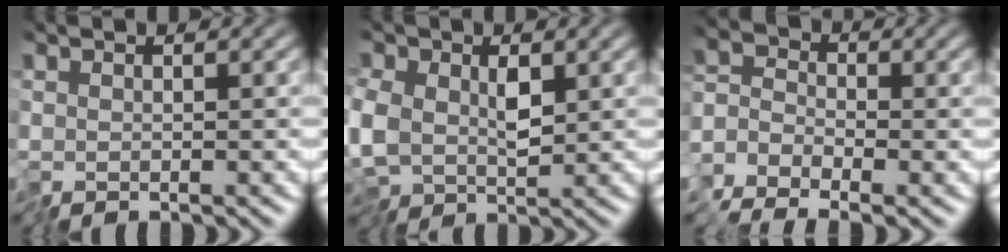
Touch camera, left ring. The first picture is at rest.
{"total": 5.4, "force": [0.0, 3.8, 3.9], "torque": [-0.090, -0.013, 0.003]}
{"total": 2.3, "force": [-2.2, 0.5, 0.0], "torque": [0.000, 0.003, -0.059]}